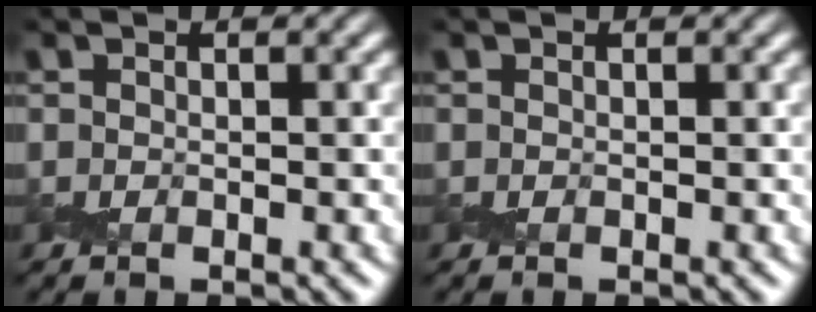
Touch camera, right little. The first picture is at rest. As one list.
[{"total": 0.0}]